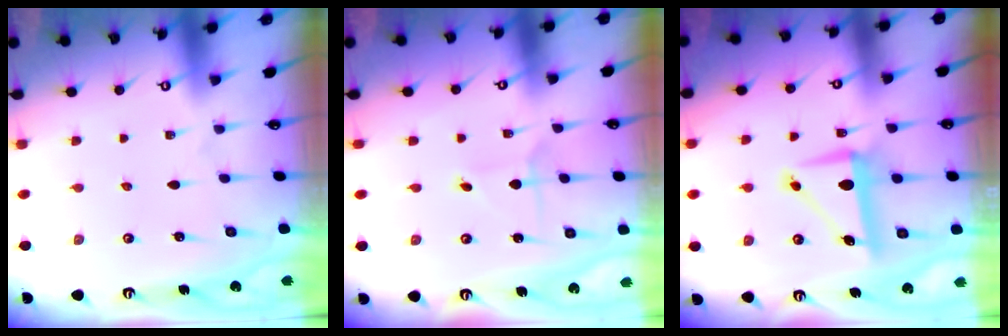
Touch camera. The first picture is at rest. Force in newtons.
{"total": 2.9, "press": 2.9, "slide": 0.3}
{"total": 8.3, "press": 8.1, "slide": 1.7}